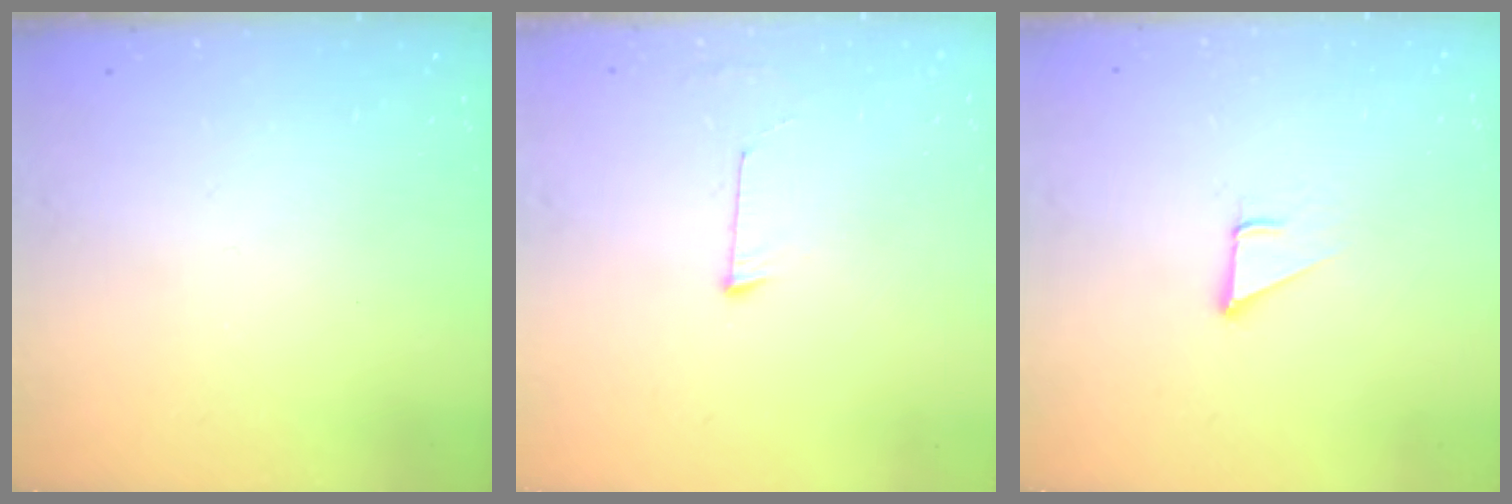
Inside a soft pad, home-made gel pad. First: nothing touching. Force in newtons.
{"total": 3.3, "press": 3.3, "slide": 0.3}
{"total": 1.6, "press": 1.6, "slide": 0.2}